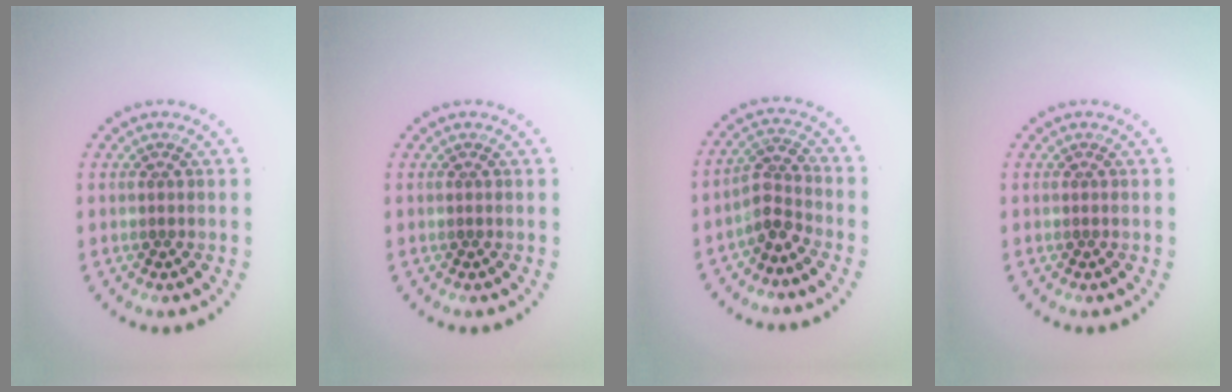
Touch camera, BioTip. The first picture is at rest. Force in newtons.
{"total": 0.0}
{"total": 2.6, "press": 2.0, "slide": 1.7}
{"total": 0.0}